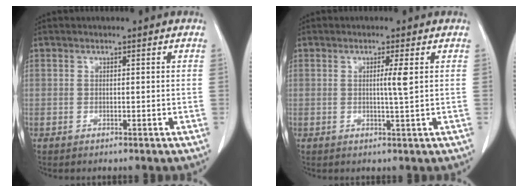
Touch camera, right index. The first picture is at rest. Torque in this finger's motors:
{"motor_torque": [-0.07, 0.21, 0.06, 0.02]}